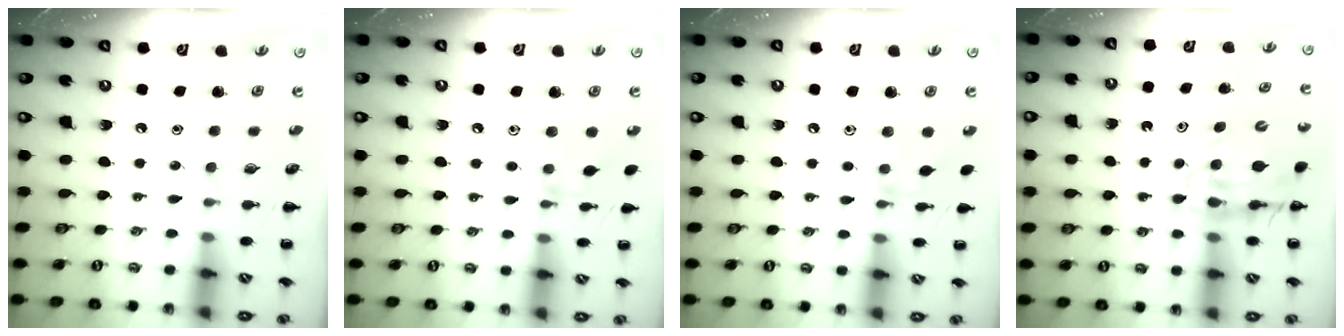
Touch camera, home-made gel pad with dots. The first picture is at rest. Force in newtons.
{"total": 5.9, "press": 5.8, "slide": 1.2}
{"total": 5.9, "press": 5.8, "slide": 1.2}
{"total": 11.6, "press": 11.1, "slide": 3.3}